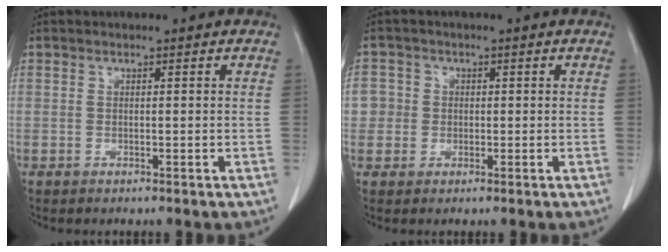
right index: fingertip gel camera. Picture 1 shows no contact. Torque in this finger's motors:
{"motor_torque": [0.02, -0.06, 0.11, 0.01]}